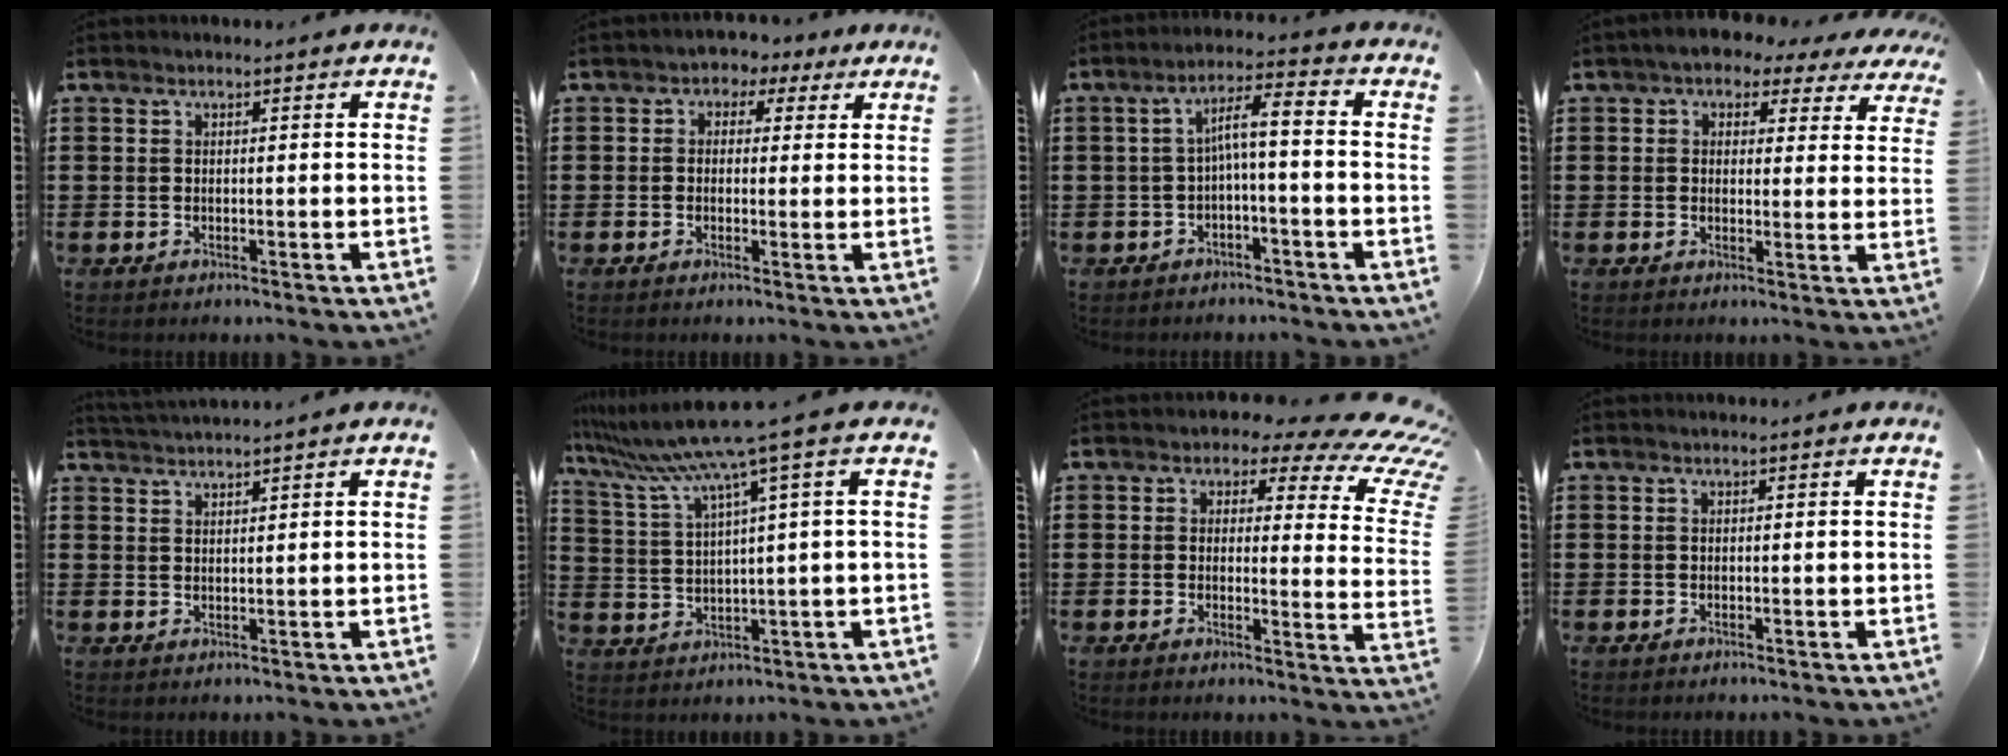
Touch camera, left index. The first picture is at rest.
{"total": 1.9, "force": [0.3, 1.8, 0.6], "torque": [-0.021, 0.009, 0.000]}
{"total": 4.8, "force": [-1.3, 1.0, 4.6], "torque": [-0.092, 0.014, -0.033]}
{"total": 3.1, "force": [2.3, 2.0, 0.5], "torque": [-0.021, -0.013, 0.034]}
{"total": 1.6, "force": [1.6, -0.4, -0.1], "torque": [-0.002, 0.001, 0.032]}
{"total": 7.9, "force": [4.7, -0.7, 6.3], "torque": [-0.155, -0.038, 0.070]}
{"total": 5.2, "force": [3.2, 2.9, 2.9], "torque": [-0.050, -0.016, 0.049]}
{"total": 0.0}